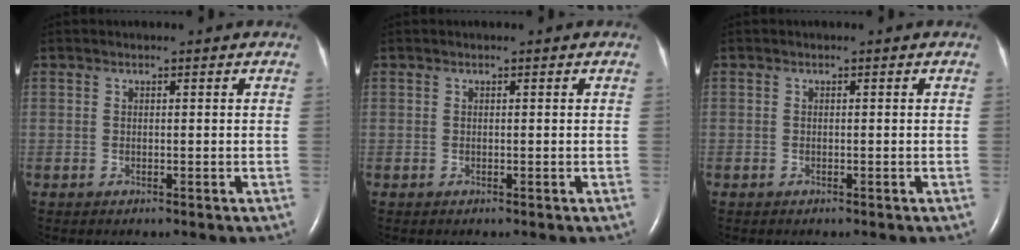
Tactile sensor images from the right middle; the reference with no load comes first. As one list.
[{"total": 0.0}, {"total": 0.0}]